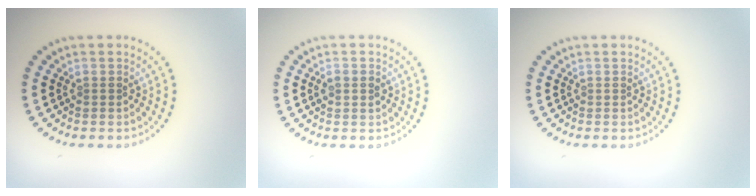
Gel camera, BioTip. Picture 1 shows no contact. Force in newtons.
{"total": 1.2, "press": 1.2, "slide": 0.1}
{"total": 0.0}